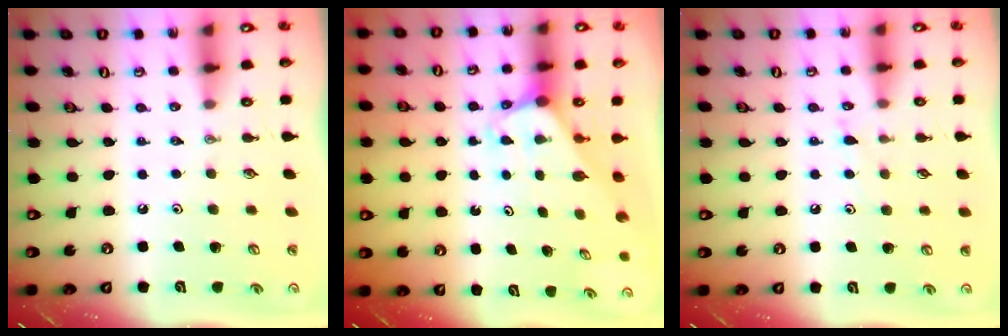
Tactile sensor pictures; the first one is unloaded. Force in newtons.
{"total": 1.8, "press": 1.8, "slide": 0.1}
{"total": 5.9, "press": 5.9, "slide": 0.7}